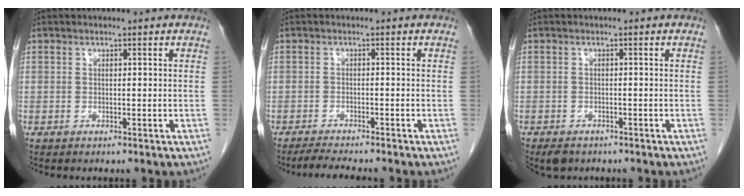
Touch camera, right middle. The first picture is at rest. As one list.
[{"total": 4.3, "force": [-3.9, -0.1, 1.9], "torque": [-0.038, -0.018, -0.063]}, {"total": 3.1, "force": [-2.5, 1.6, 1.0], "torque": [-0.016, -0.002, -0.032]}]